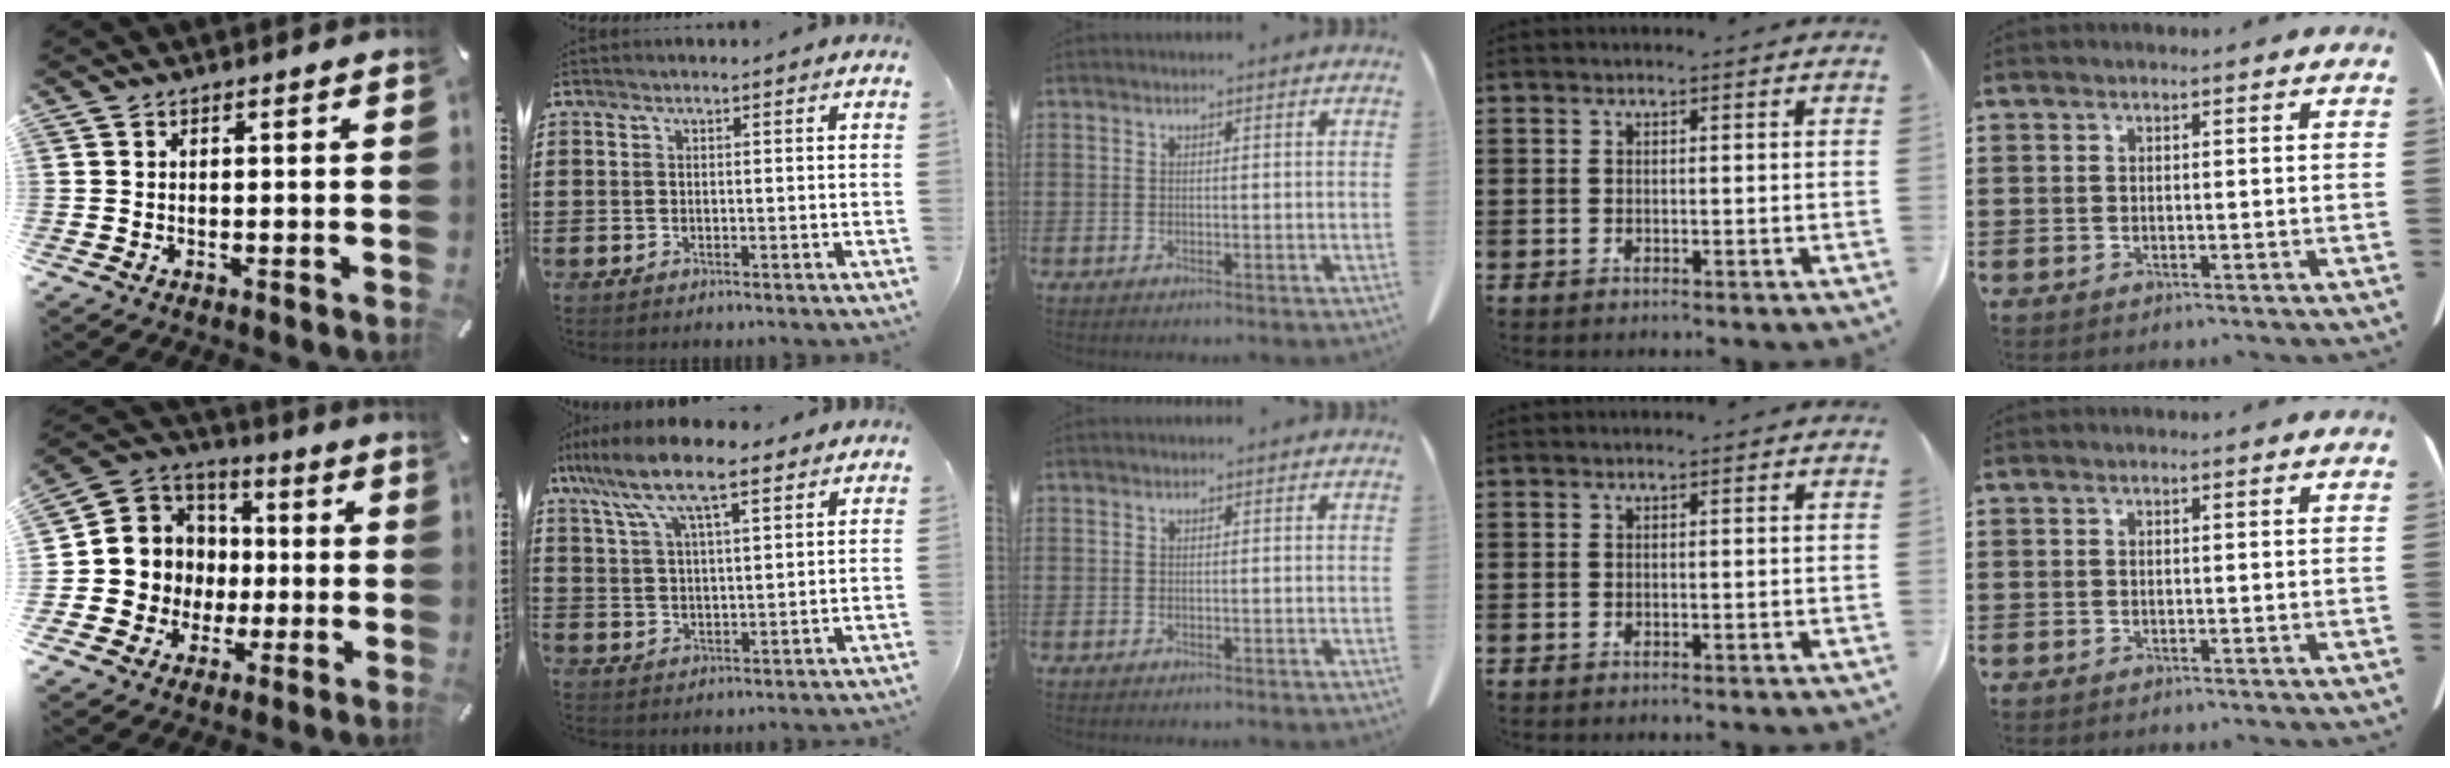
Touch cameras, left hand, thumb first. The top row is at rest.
{"thumb": {"total": 11.7, "force": [-0.9, 11.7, 0.3], "torque": [-0.010, -0.010, 0.000]}, "index": {"total": 10.6, "force": [7.2, 3.0, 7.1], "torque": [-0.156, -0.007, 0.130]}}